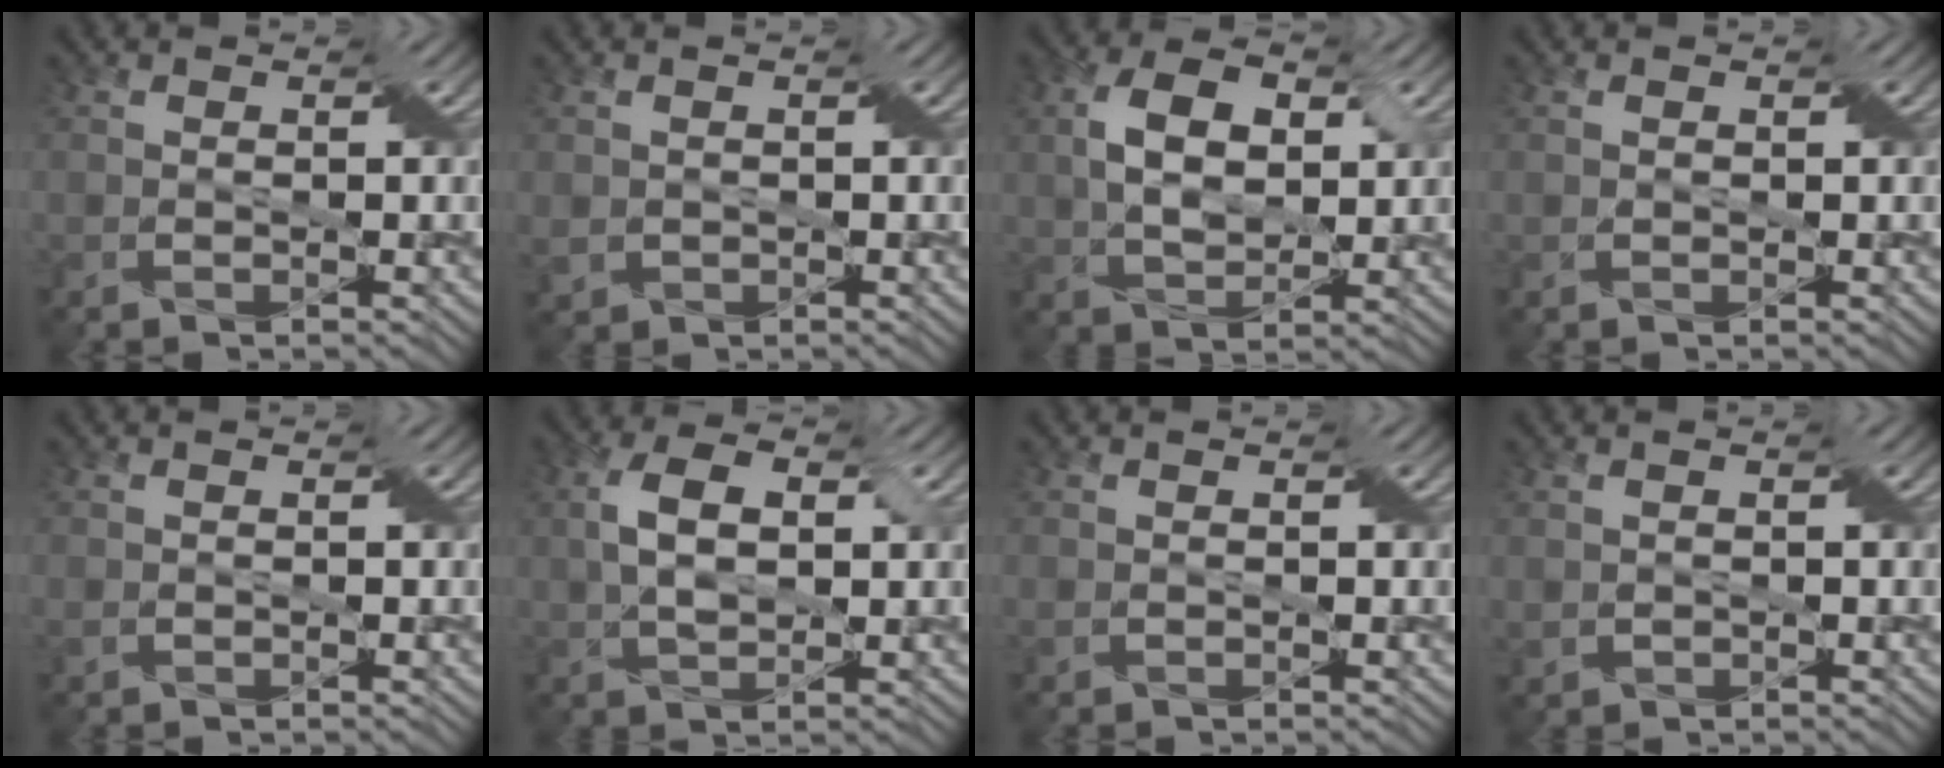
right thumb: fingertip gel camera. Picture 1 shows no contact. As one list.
[{"total": 2.0, "force": [-0.2, 1.9, 0.7], "torque": [-0.031, -0.008, -0.005]}, {"total": 7.7, "force": [1.8, 4.5, 5.9], "torque": [-0.122, 0.010, 0.030]}, {"total": 0.0}, {"total": 1.2, "force": [-0.2, 1.0, 0.6], "torque": [-0.021, -0.005, -0.004]}, {"total": 6.0, "force": [1.2, 3.1, 4.9], "torque": [-0.109, 0.007, 0.020]}, {"total": 0.7, "force": [0.0, 0.6, 0.4], "torque": [-0.016, -0.002, 0.001]}, {"total": 1.2, "force": [0.2, 1.1, 0.3], "torque": [-0.018, -0.005, 0.005]}]